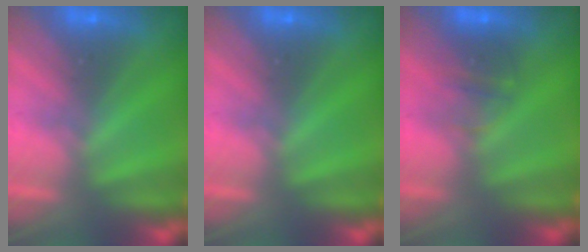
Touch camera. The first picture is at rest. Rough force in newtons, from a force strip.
{"total": 0.0}
{"total": 2.2}